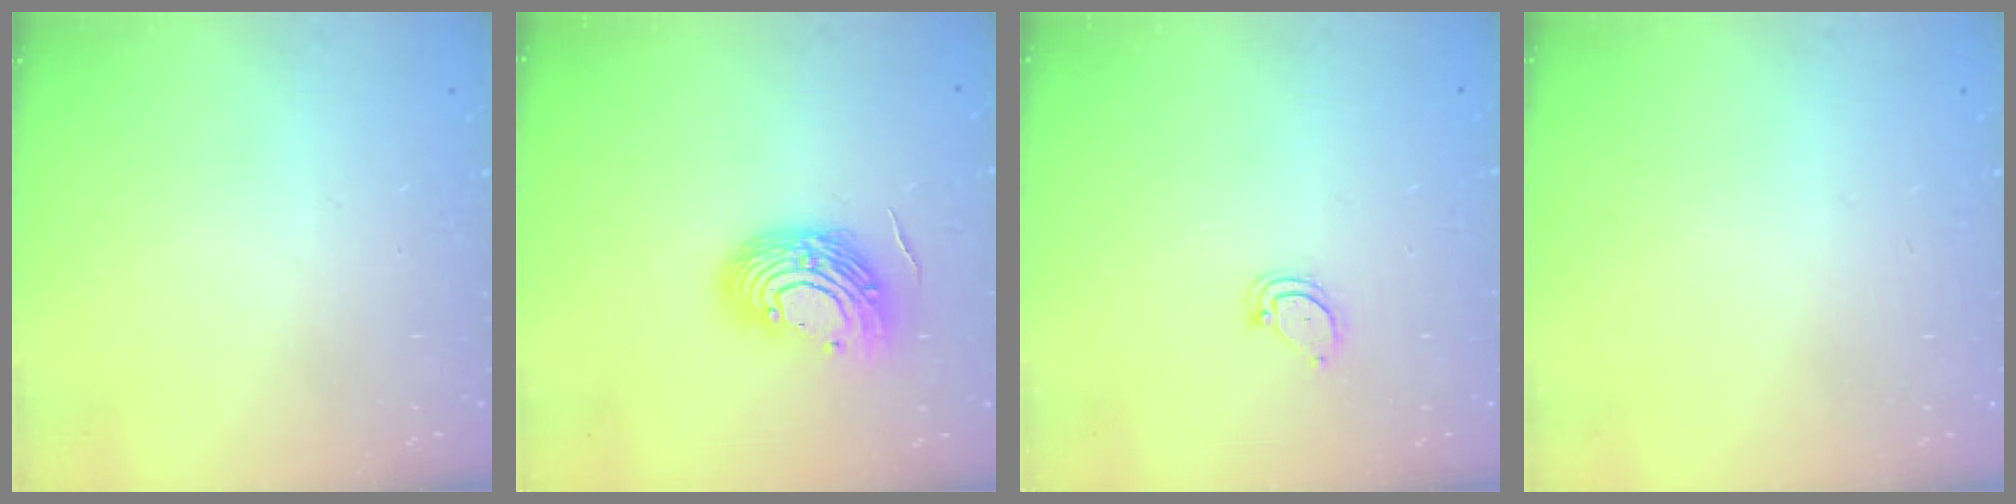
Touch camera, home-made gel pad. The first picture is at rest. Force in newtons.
{"total": 12.6, "press": 12.5, "slide": 1.7}
{"total": 3.8, "press": 3.8, "slide": 0.4}
{"total": 0.0}